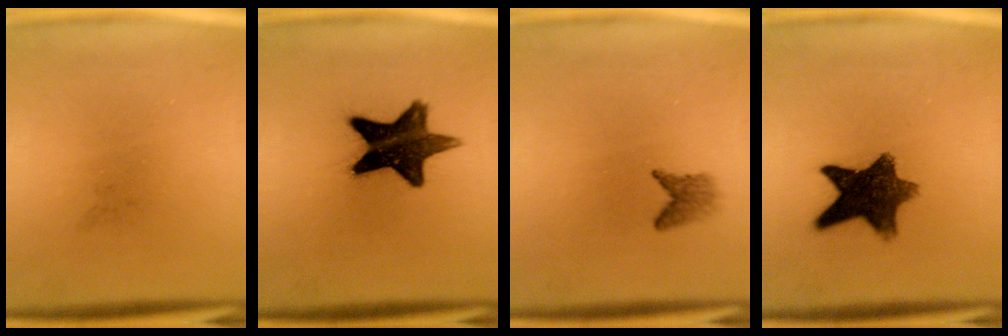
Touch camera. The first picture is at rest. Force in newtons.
{"total": 14.8}
{"total": 1.9}
{"total": 10.8}